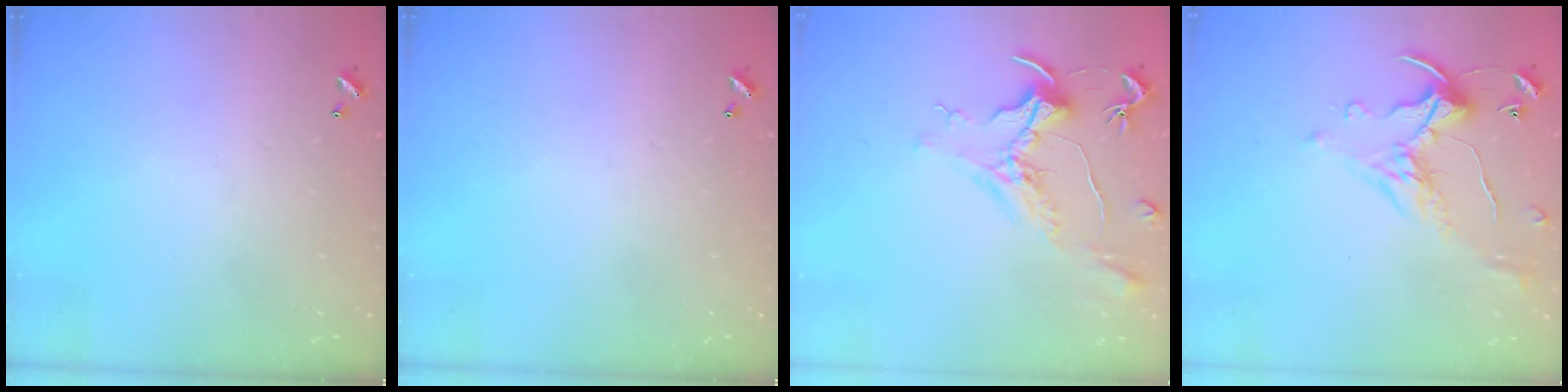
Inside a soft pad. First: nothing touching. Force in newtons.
{"total": 0.0}
{"total": 1.5, "press": 1.3, "slide": 0.8}
{"total": 1.1, "press": 0.6, "slide": 0.9}